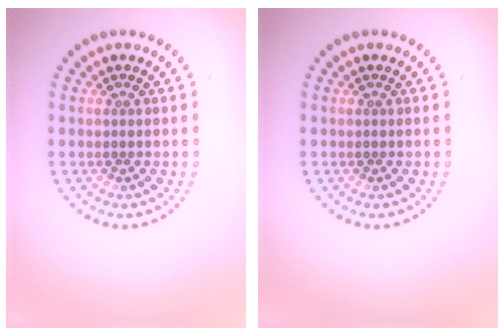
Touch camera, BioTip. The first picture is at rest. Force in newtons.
{"total": 0.0}